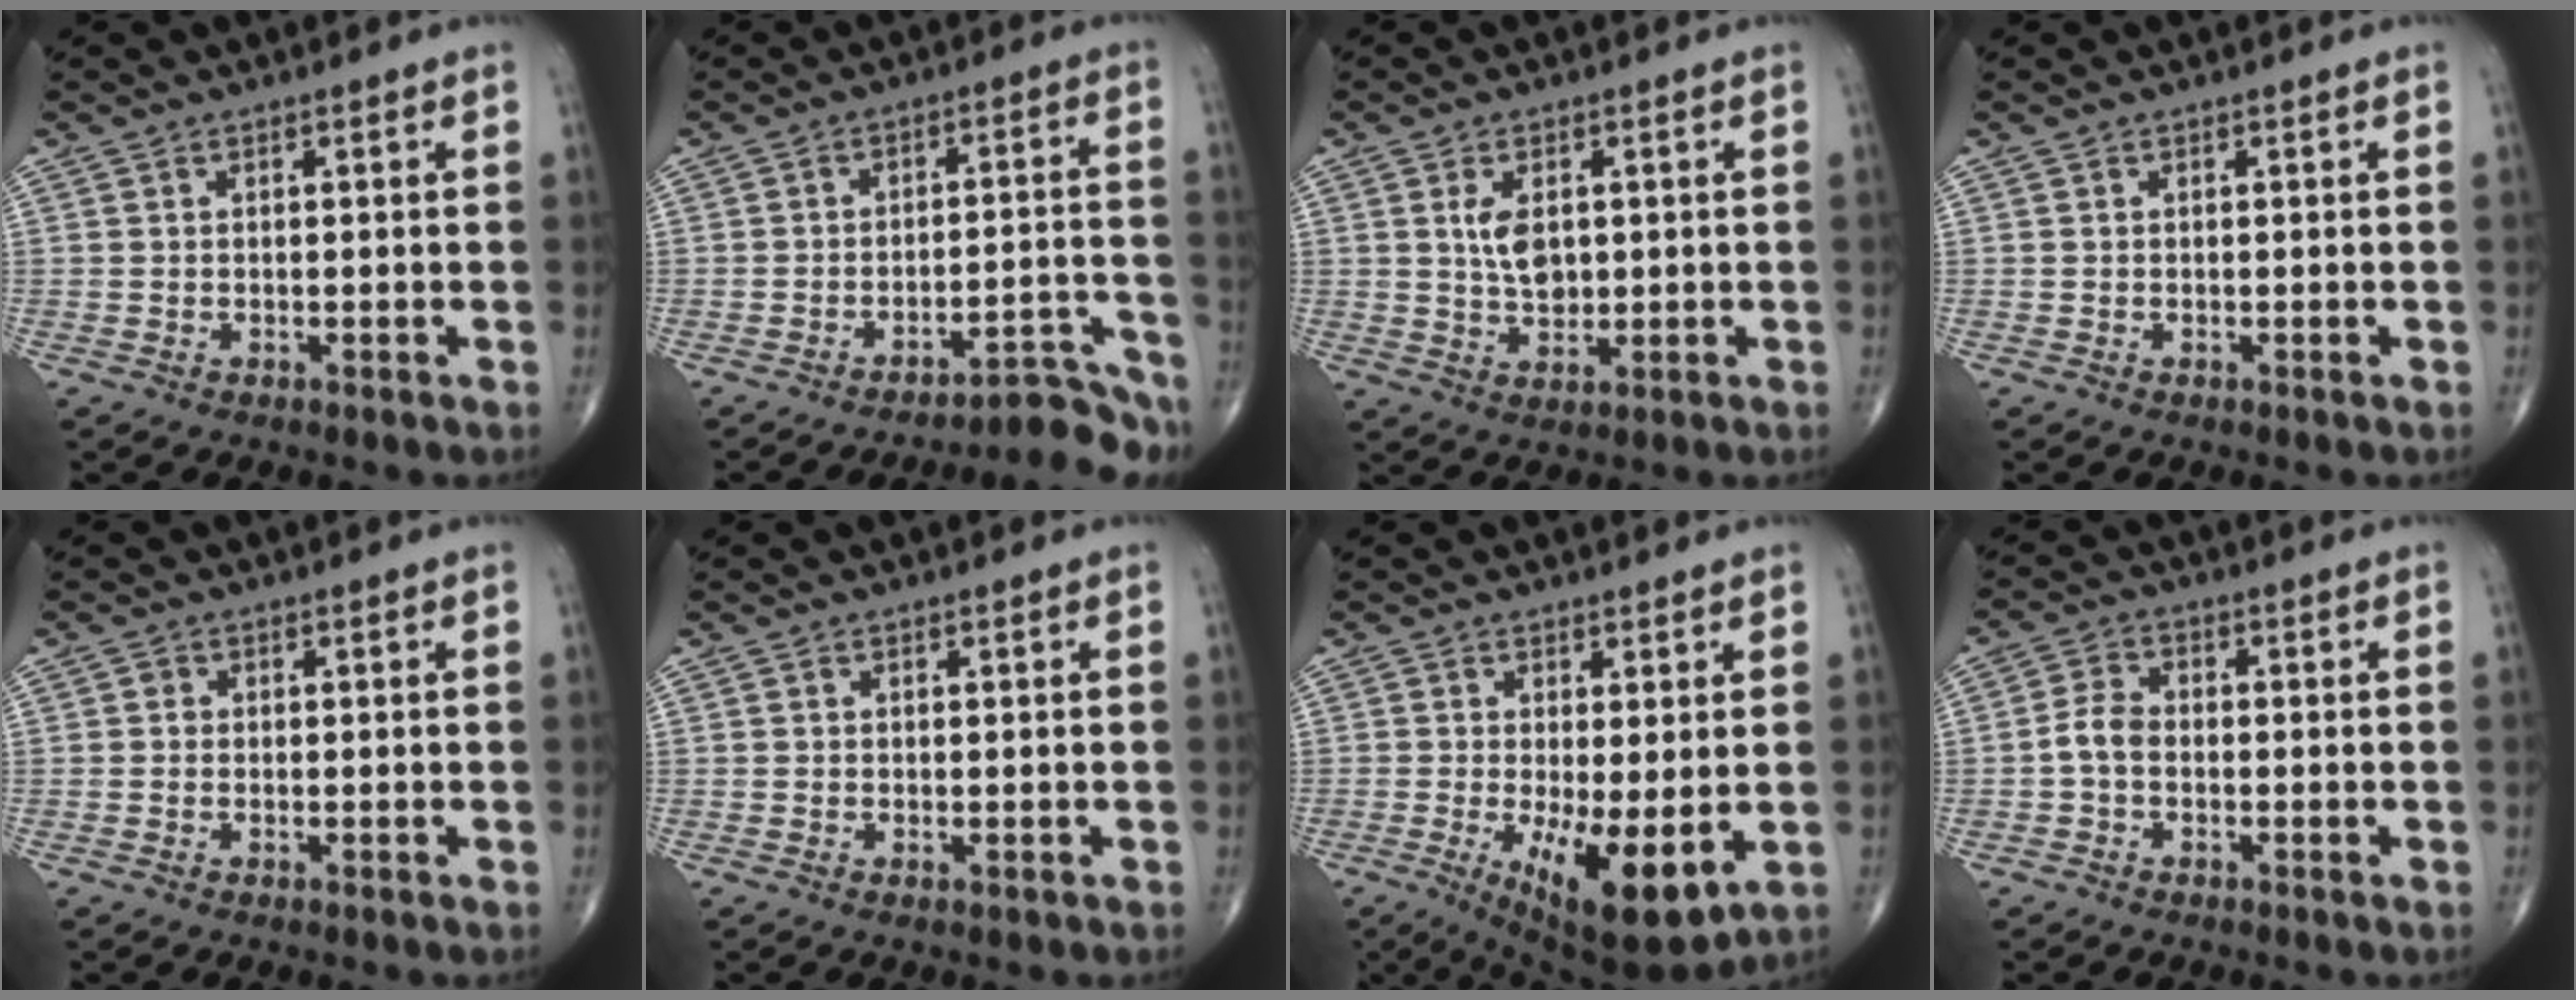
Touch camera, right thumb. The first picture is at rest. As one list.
[{"total": 7.9, "force": [-7.7, 0.4, 1.5], "torque": [0.010, 0.095, -0.112]}, {"total": 5.4, "force": [1.0, 3.2, 4.1], "torque": [-0.065, -0.008, 0.023]}, {"total": 0.0}, {"total": 0.7, "force": [0.0, 0.7, 0.2], "torque": [0.002, 0.002, -0.002]}, {"total": 0.0}, {"total": 11.7, "force": [-2.3, 4.1, 10.8], "torque": [-0.168, -0.027, -0.022]}, {"total": 3.7, "force": [-1.0, 2.5, 2.6], "torque": [-0.050, 0.013, -0.027]}]